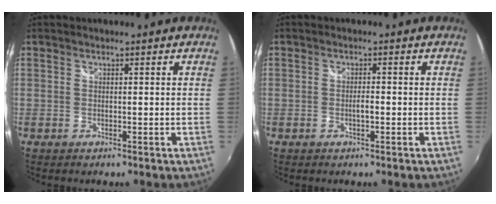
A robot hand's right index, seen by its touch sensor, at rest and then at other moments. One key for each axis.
{"total": 1.3, "fx": -0.5, "fy": 0.3, "fz": 1.2, "tx": -0.022, "ty": 0.000, "tz": -0.009}